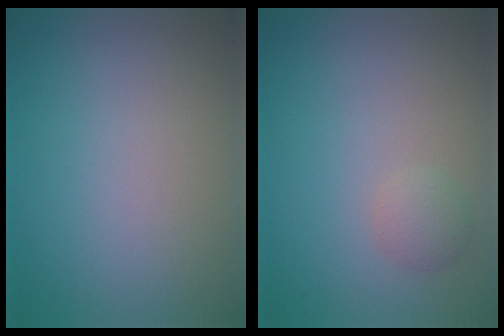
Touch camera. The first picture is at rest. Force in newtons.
{"total": 1.3, "press": 1.3, "slide": 0.1}